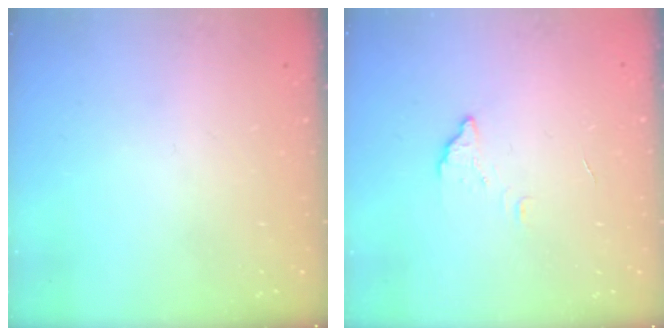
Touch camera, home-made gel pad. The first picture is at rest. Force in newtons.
{"total": 2.7, "press": 2.7, "slide": 0.2}